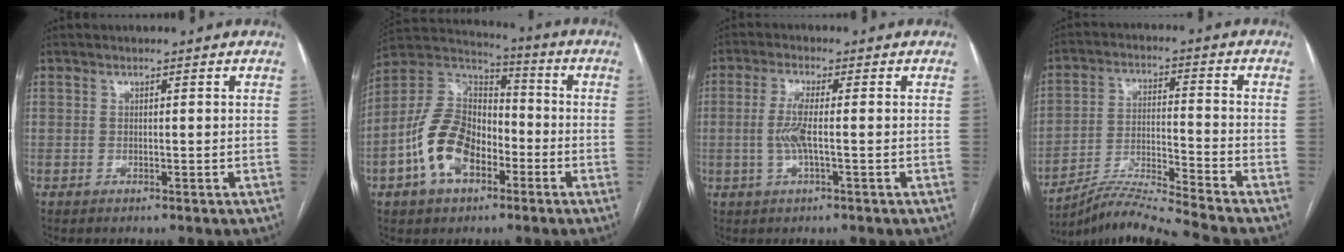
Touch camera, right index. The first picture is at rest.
{"total": 13.7, "force": [-5.1, 8.4, 9.5], "torque": [-0.212, 0.025, -0.091]}
{"total": 4.4, "force": [-0.7, 0.4, 4.3], "torque": [-0.099, -0.001, -0.013]}
{"total": 11.1, "force": [-10.3, -2.9, 2.8], "torque": [-0.046, 0.001, -0.188]}